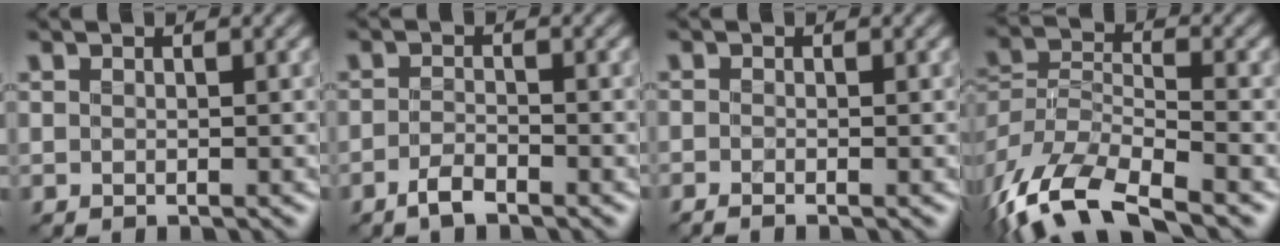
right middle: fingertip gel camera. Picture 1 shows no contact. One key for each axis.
{"total": 1.9, "fx": -1.4, "fy": 0.5, "fz": 1.1, "tx": -0.025, "ty": 0.001, "tz": -0.033}
{"total": 0.8, "fx": -0.7, "fy": -0.1, "fz": 0.4, "tx": -0.007, "ty": -0.009, "tz": -0.016}
{"total": 11.7, "fx": -9.0, "fy": 3.9, "fz": 6.3, "tx": -0.126, "ty": -0.016, "tz": -0.159}